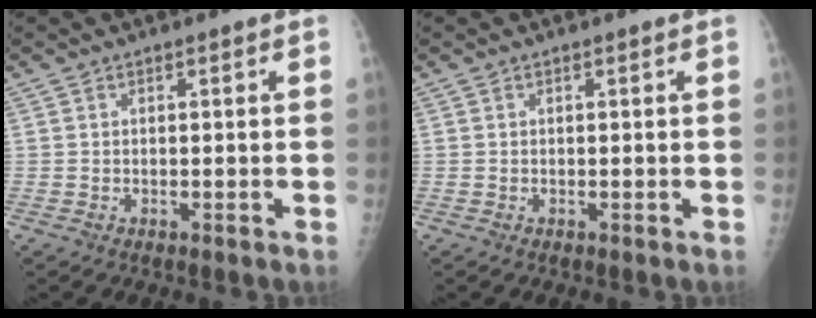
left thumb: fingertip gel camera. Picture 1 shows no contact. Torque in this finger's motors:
{"motor_torque": [-0.32, -0.18, 0.03, 0.10, 0.00]}